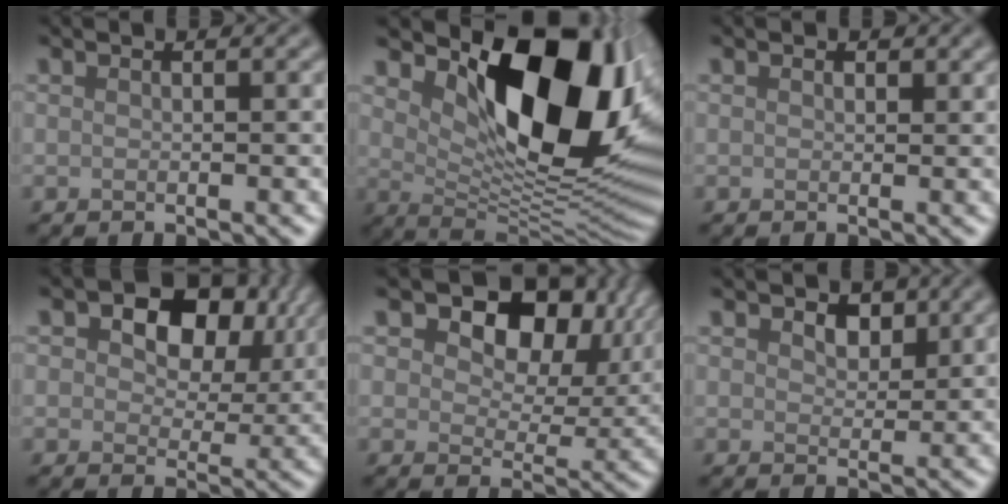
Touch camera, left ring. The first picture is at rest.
{"total": 13.0, "force": [4.3, 6.5, 10.4], "torque": [-0.142, -0.014, 0.077]}
{"total": 0.8, "force": [0.5, 0.5, 0.3], "torque": [-0.003, -0.002, 0.006]}
{"total": 10.4, "force": [4.2, 6.5, 6.9], "torque": [-0.101, 0.004, 0.059]}
{"total": 11.6, "force": [4.5, 7.2, 7.9], "torque": [-0.113, 0.002, 0.068]}
{"total": 2.3, "force": [1.3, 1.4, 1.2], "torque": [-0.024, -0.002, 0.017]}